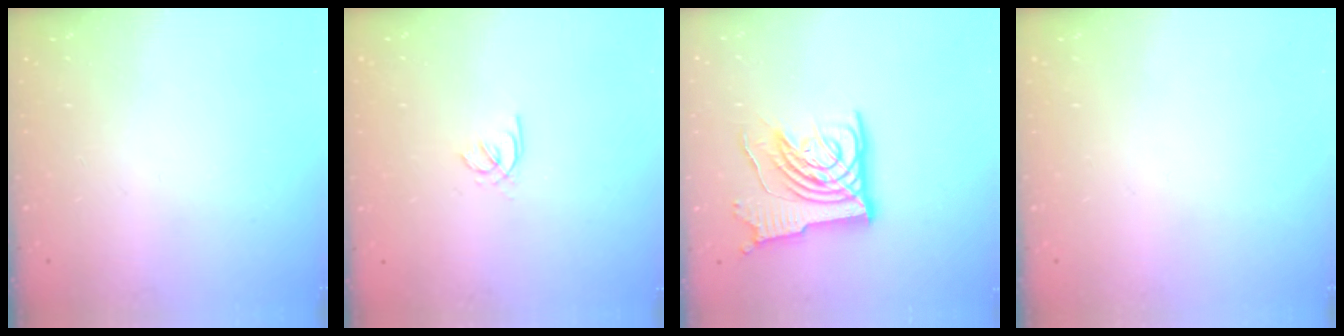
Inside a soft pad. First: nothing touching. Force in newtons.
{"total": 1.8, "press": 1.8, "slide": 0.5}
{"total": 14.6, "press": 14.5, "slide": 1.8}
{"total": 0.0}